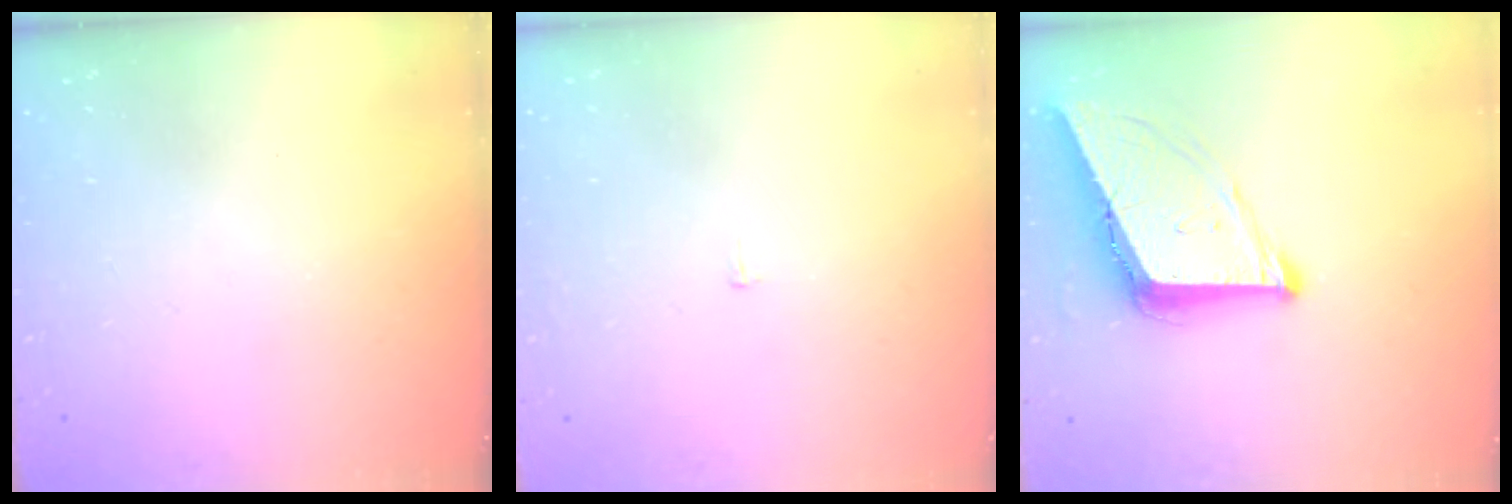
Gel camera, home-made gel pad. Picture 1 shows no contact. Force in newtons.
{"total": 2.2, "press": 2.2, "slide": 0.1}
{"total": 10.3, "press": 9.6, "slide": 3.6}